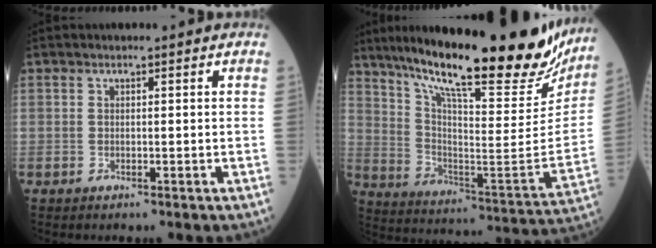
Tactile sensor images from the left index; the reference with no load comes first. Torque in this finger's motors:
{"motor_torque": [0.41, -0.58, 0.96, 0.21]}